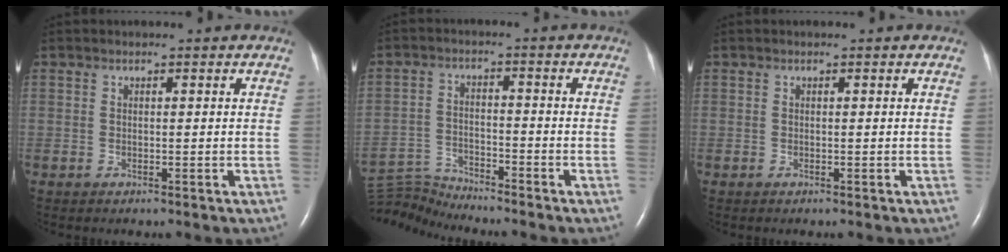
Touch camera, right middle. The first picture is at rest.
{"total": 6.6, "force": [-6.5, -1.1, -0.7], "torque": [0.001, -0.002, -0.121]}
{"total": 0.0}